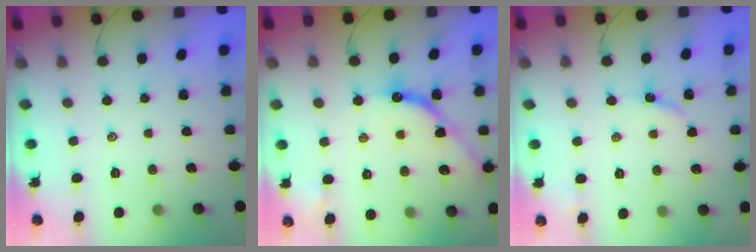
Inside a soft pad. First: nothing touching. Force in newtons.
{"total": 10.8, "press": 10.7, "slide": 0.9}
{"total": 3.2, "press": 3.2, "slide": 0.2}